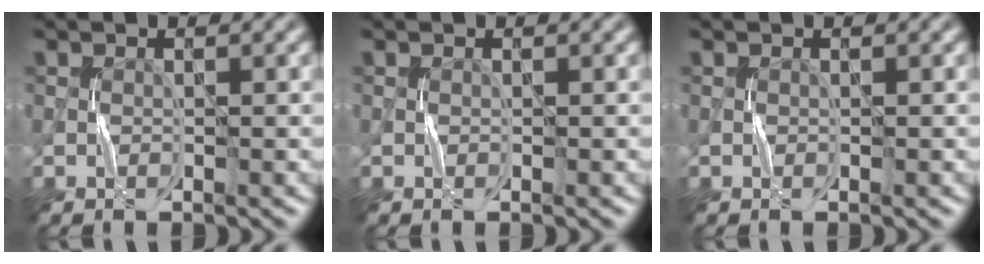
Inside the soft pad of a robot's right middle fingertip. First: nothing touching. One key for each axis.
{"total": 0.0}
{"total": 0.0}